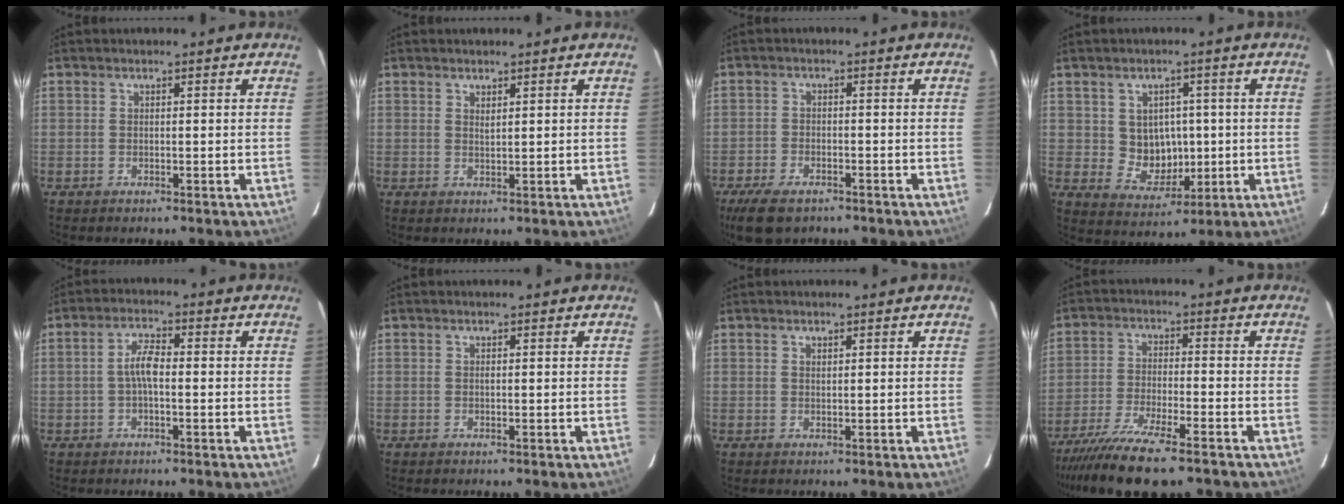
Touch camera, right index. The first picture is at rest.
{"total": 1.2, "force": [0.8, 0.4, 0.7], "torque": [-0.012, 0.001, 0.015]}
{"total": 7.9, "force": [-5.7, 3.7, 4.0], "torque": [-0.106, -0.016, -0.101]}
{"total": 7.2, "force": [0.4, 6.6, 2.8], "torque": [-0.055, 0.004, 0.026]}
{"total": 3.9, "force": [-0.6, 1.3, 3.7], "torque": [-0.075, 0.011, -0.012]}
{"total": 0.0}
{"total": 0.6, "force": [0.5, 0.3, 0.3], "torque": [-0.005, 0.001, 0.009]}
{"total": 14.8, "force": [-11.8, 2.4, 8.6], "torque": [-0.184, -0.042, -0.209]}